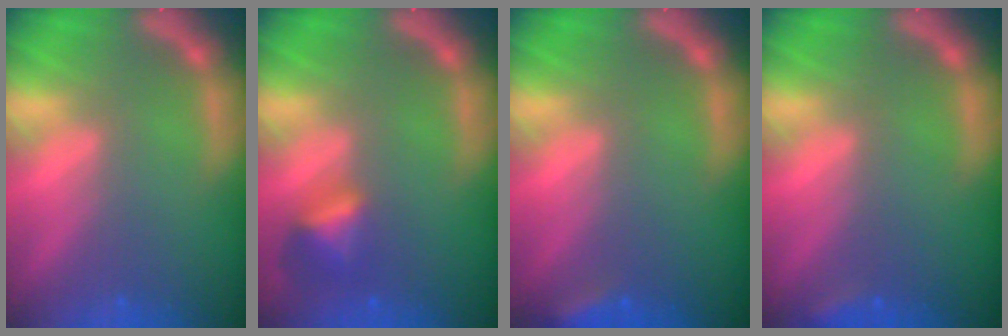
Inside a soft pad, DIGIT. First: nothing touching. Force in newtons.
{"total": 2.9}
{"total": 2.4}
{"total": 1.4}